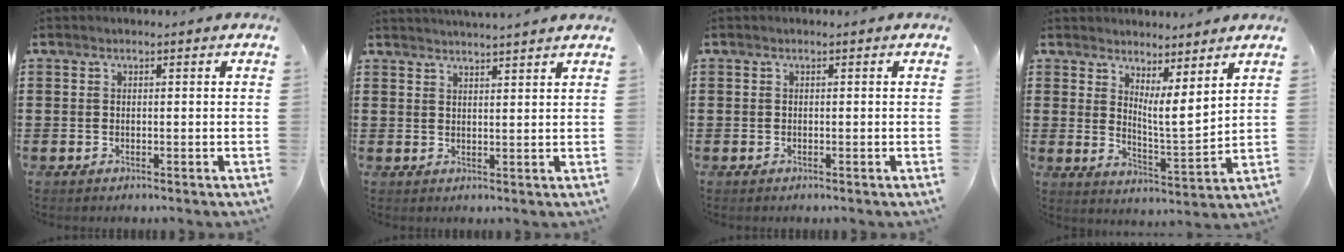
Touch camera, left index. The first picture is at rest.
{"total": 2.5, "force": [2.4, -0.6, 0.1], "torque": [-0.008, -0.011, 0.045]}
{"total": 0.0}
{"total": 5.3, "force": [4.3, 0.7, 3.0], "torque": [-0.056, -0.035, 0.073]}